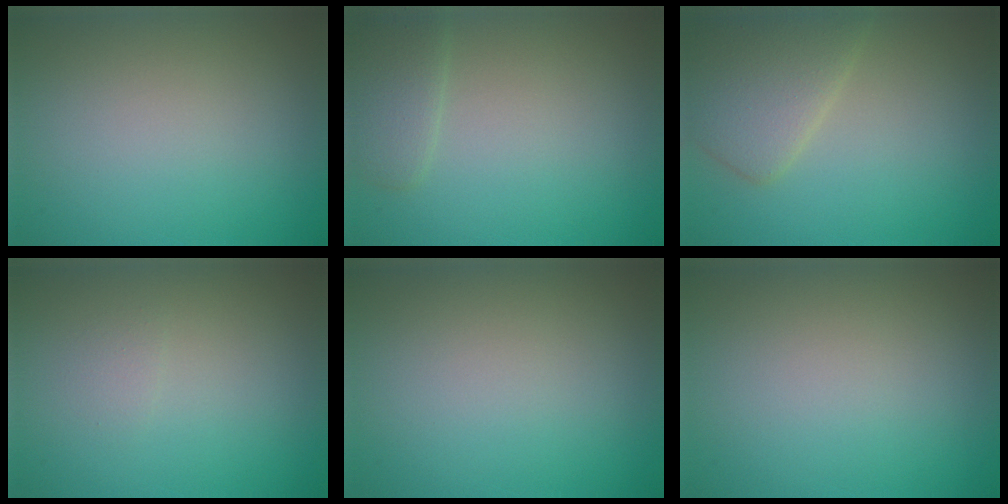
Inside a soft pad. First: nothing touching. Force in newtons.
{"total": 2.1, "press": 2.0, "slide": 0.1}
{"total": 4.4, "press": 4.4, "slide": 0.2}
{"total": 0.7, "press": 0.7, "slide": 0.0}
{"total": 0.0}
{"total": 0.0}